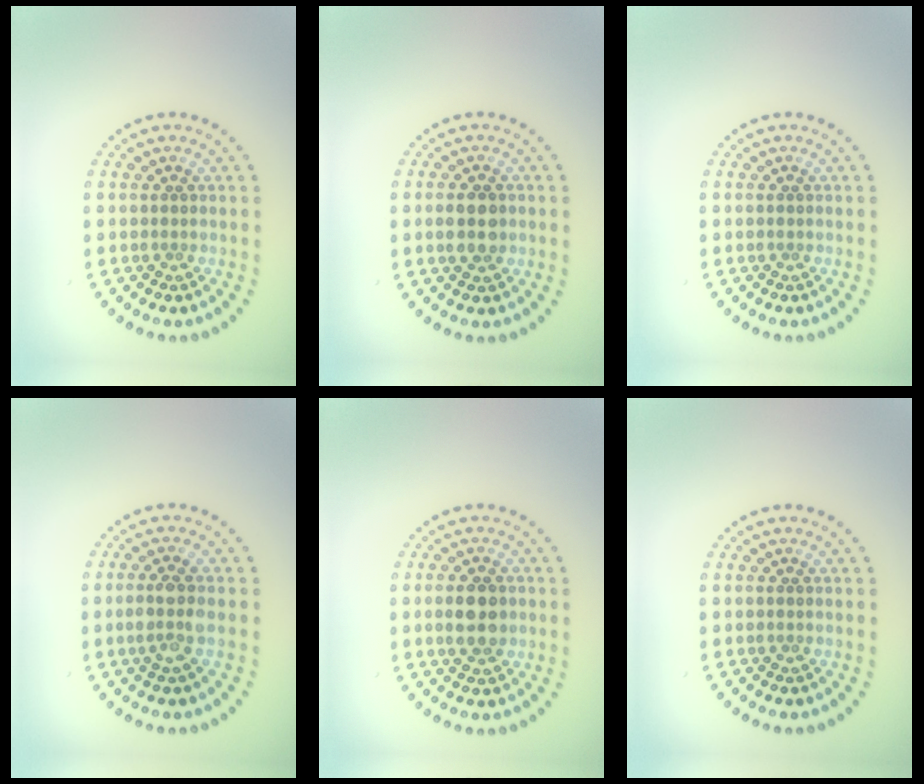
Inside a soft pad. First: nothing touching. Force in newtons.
{"total": 2.9, "press": 2.9, "slide": 0.1}
{"total": 0.0}
{"total": 2.3, "press": 2.0, "slide": 1.1}
{"total": 3.7, "press": 3.7, "slide": 0.1}
{"total": 0.0}